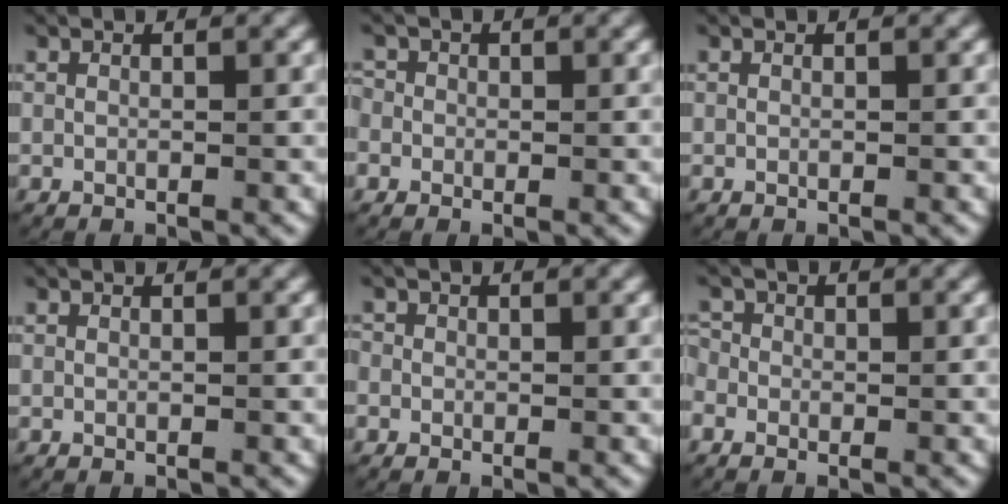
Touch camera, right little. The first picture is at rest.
{"total": 2.3, "force": [-0.2, 2.3, 0.4], "torque": [-0.007, 0.001, -0.011]}
{"total": 0.0}
{"total": 0.0}
{"total": 1.3, "force": [-0.2, 1.3, 0.1], "torque": [0.000, 0.001, -0.010]}
{"total": 2.3, "force": [-0.4, 2.2, 0.7], "torque": [-0.018, -0.003, -0.012]}